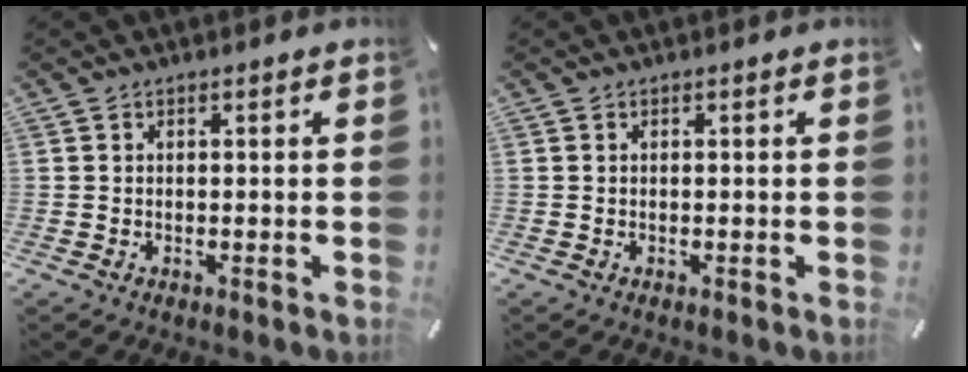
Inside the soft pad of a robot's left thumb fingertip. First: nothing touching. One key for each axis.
{"total": 0.0}